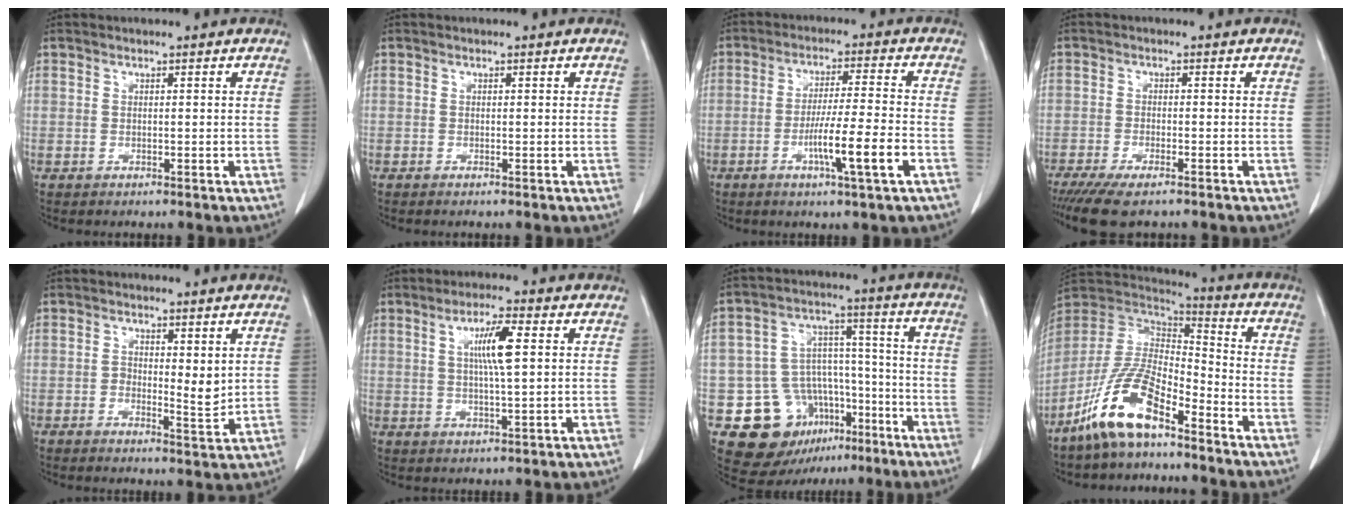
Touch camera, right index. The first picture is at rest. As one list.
[{"total": 0.0}, {"total": 9.1, "force": [-3.4, -0.6, 8.4], "torque": [-0.145, -0.011, -0.061]}, {"total": 7.1, "force": [-5.6, 1.4, 4.2], "torque": [-0.068, -0.015, -0.089]}, {"total": 3.9, "force": [0.6, 1.5, 3.5], "torque": [-0.050, -0.009, 0.008]}, {"total": 6.4, "force": [1.6, 0.3, 6.2], "torque": [-0.111, 0.001, 0.027]}, {"total": 15.3, "force": [-7.7, 11.3, 6.7], "torque": [-0.101, 0.061, -0.105]}, {"total": 13.2, "force": [-8.7, 3.9, 9.1], "torque": [-0.192, 0.008, -0.168]}]